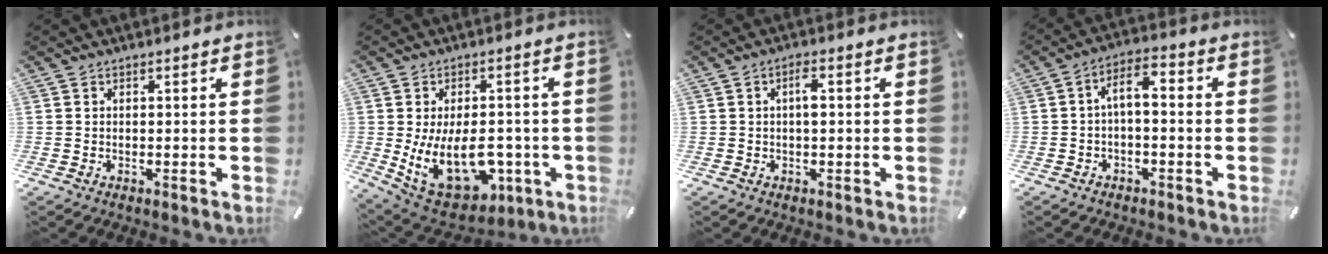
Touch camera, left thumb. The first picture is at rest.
{"total": 18.3, "force": [-2.6, 12.4, 13.3], "torque": [-0.214, -0.015, -0.020]}
{"total": 3.0, "force": [0.3, 0.9, 2.8], "torque": [-0.049, 0.004, 0.000]}
{"total": 5.0, "force": [-0.8, 2.5, 4.2], "torque": [-0.080, 0.017, -0.018]}